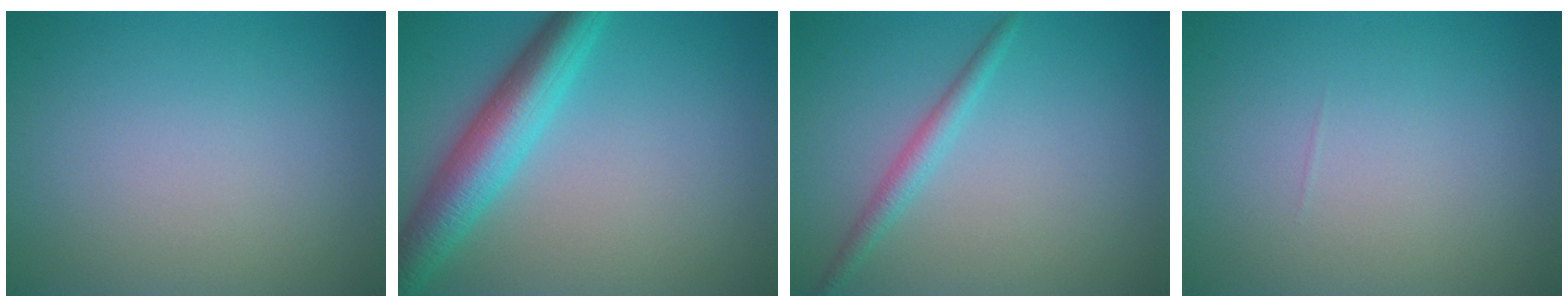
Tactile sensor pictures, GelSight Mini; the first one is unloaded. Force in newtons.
{"total": 6.1, "press": 6.1, "slide": 0.1}
{"total": 1.8, "press": 1.8, "slide": 0.0}
{"total": 0.0}